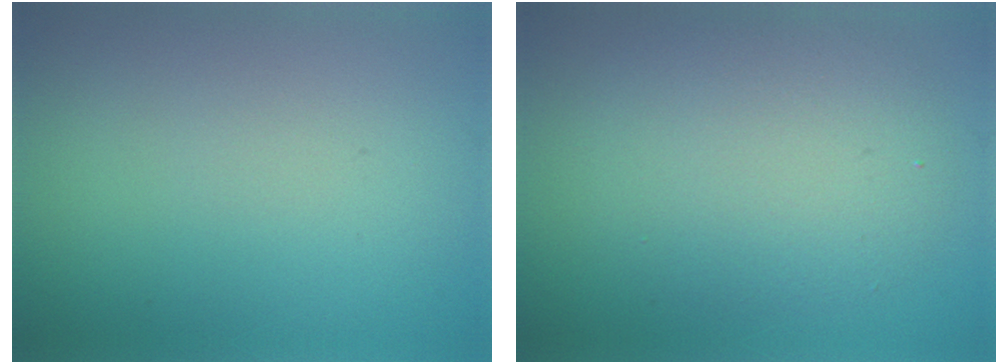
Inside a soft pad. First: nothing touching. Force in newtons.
{"total": 5.3, "press": 5.3, "slide": 0.4}